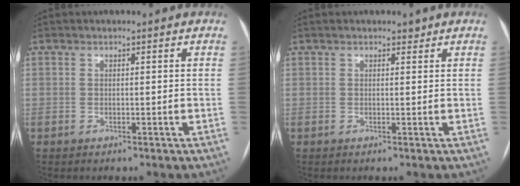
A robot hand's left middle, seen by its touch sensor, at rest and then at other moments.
{"total": 1.6, "force": [1.2, 0.7, 0.7], "torque": [-0.011, 0.014, 0.017]}